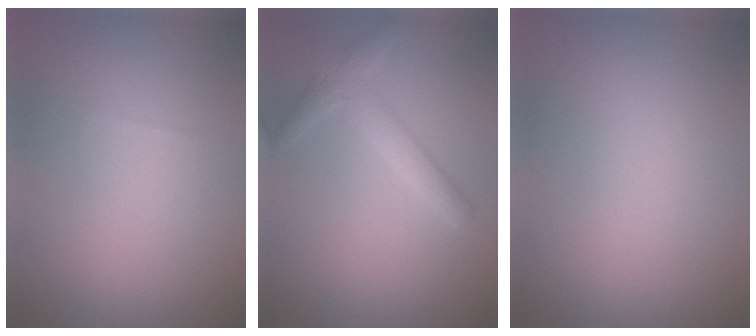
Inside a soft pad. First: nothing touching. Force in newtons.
{"total": 2.5, "press": 2.5, "slide": 0.2}
{"total": 0.0}